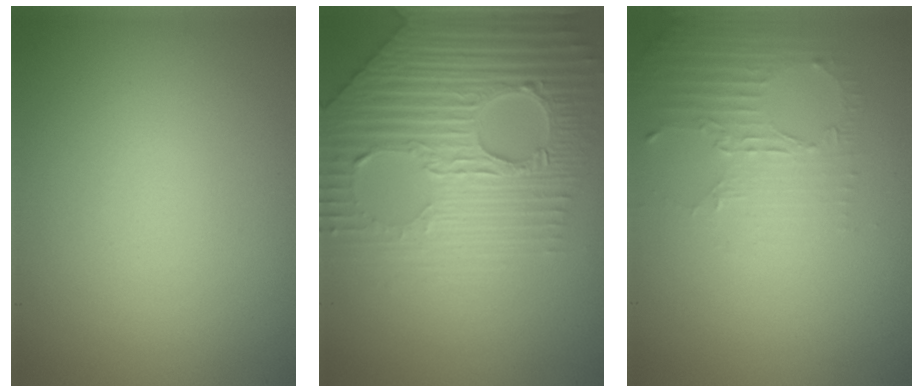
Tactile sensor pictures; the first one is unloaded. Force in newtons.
{"total": 8.4, "press": 6.1, "slide": 5.8}
{"total": 2.5, "press": 1.8, "slide": 1.7}